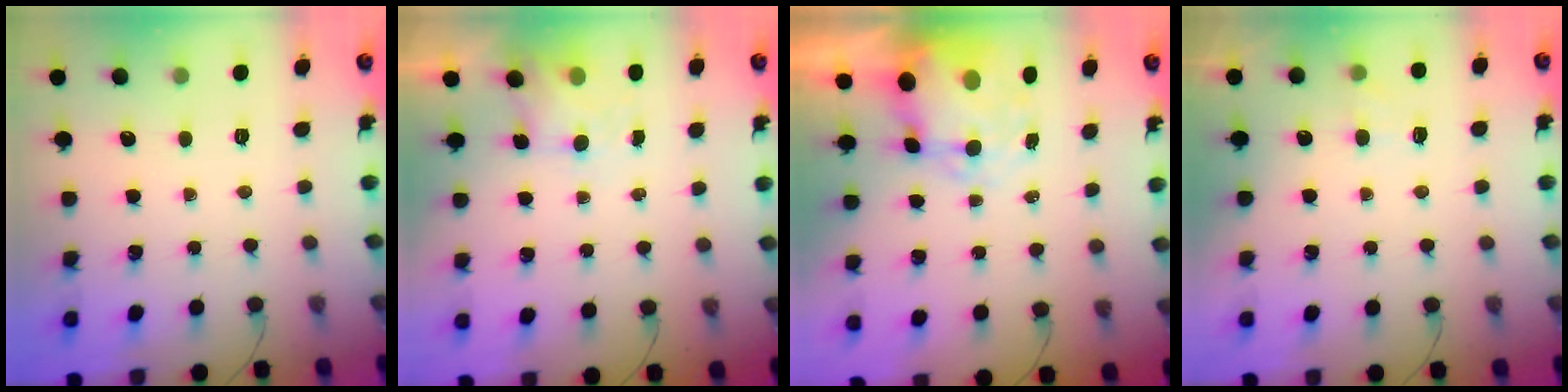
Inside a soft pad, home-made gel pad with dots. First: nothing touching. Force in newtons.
{"total": 3.8, "press": 3.7, "slide": 1.1}
{"total": 8.9, "press": 8.7, "slide": 1.9}
{"total": 5.9, "press": 5.7, "slide": 1.6}